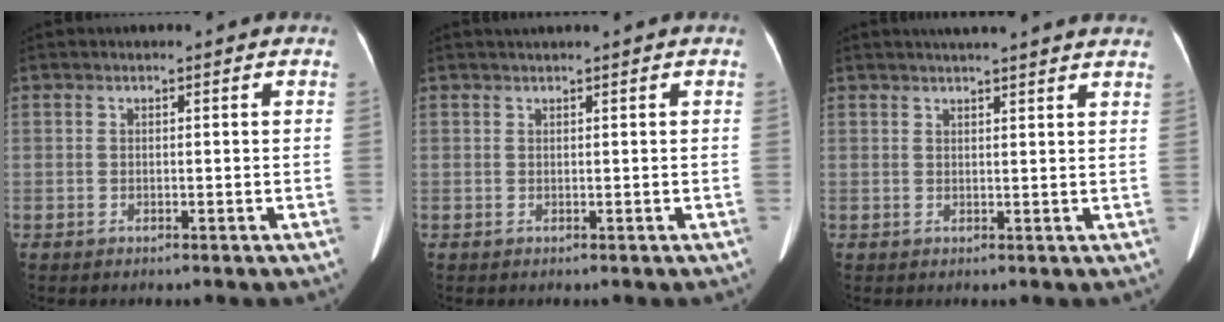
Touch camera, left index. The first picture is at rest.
{"total": 1.0, "force": [0.8, -0.3, 0.6], "torque": [-0.014, 0.014, 0.023]}
{"total": 11.9, "force": [10.7, 0.6, 5.3], "torque": [-0.074, 0.026, 0.123]}